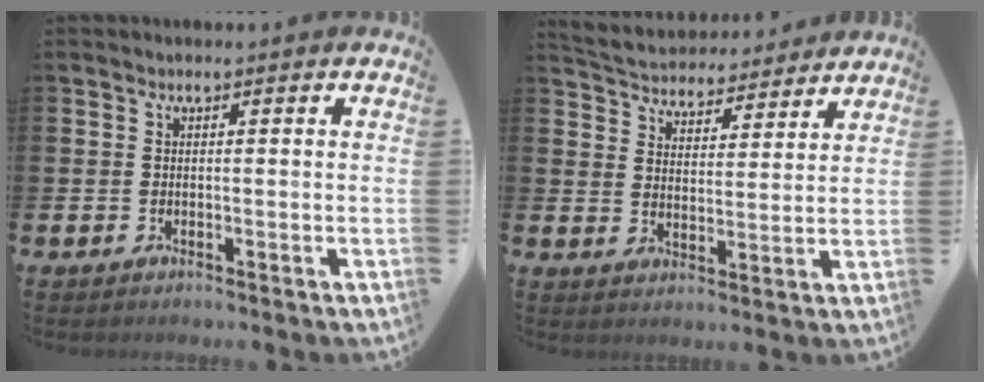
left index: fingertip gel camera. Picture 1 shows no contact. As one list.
[{"total": 4.7, "force": [4.6, 1.2, -0.2], "torque": [-0.018, -0.039, 0.077]}]